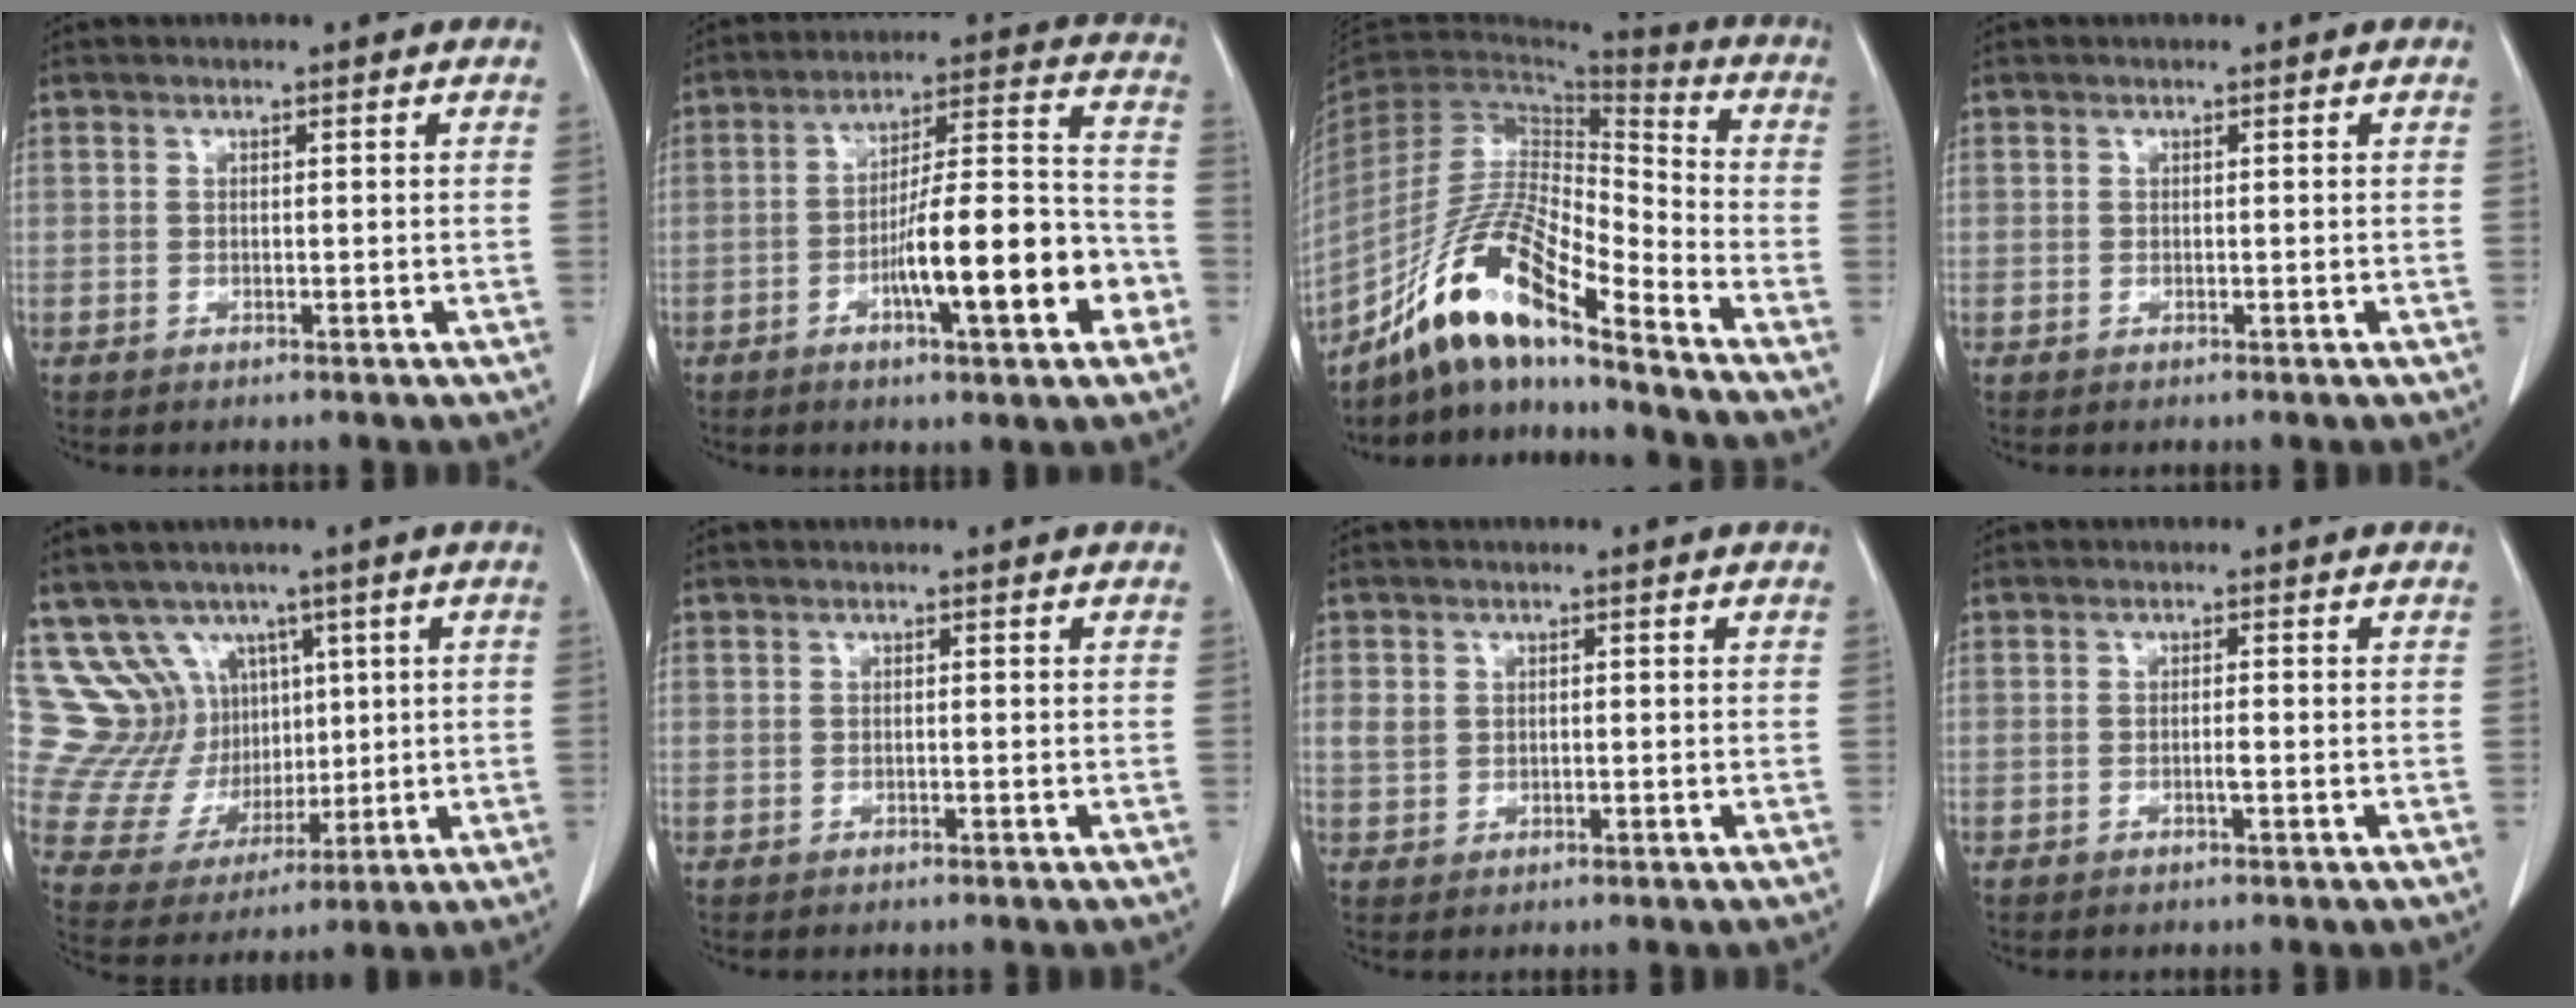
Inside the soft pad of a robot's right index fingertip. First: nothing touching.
{"total": 15.6, "force": [-5.4, 2.3, 14.4], "torque": [-0.223, 0.014, -0.081]}
{"total": 16.7, "force": [-12.3, 1.8, 11.1], "torque": [-0.210, -0.003, -0.227]}
{"total": 0.0}
{"total": 11.1, "force": [6.0, 8.9, 2.9], "torque": [-0.068, 0.049, 0.137]}
{"total": 0.0}
{"total": 2.3, "force": [0.4, 2.0, 1.1], "torque": [-0.023, 0.011, 0.012]}
{"total": 1.2, "force": [-0.4, 0.0, 1.1], "torque": [-0.022, 0.000, -0.006]}